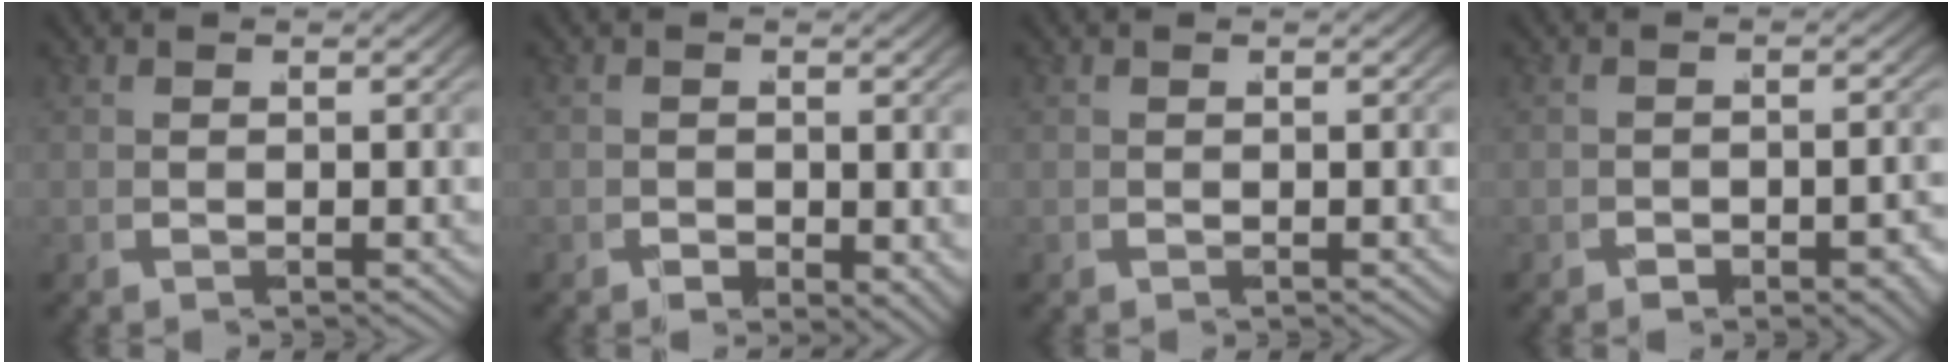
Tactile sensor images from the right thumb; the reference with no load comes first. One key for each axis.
{"total": 1.8, "fx": -0.3, "fy": 1.3, "fz": 1.2, "tx": -0.029, "ty": -0.016, "tz": -0.002}
{"total": 0.0}
{"total": 2.3, "fx": -1.4, "fy": 1.1, "fz": 1.4, "tx": -0.028, "ty": -0.013, "tz": -0.021}